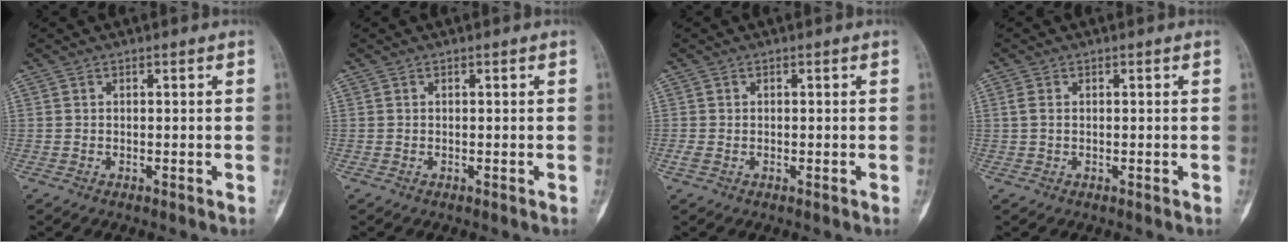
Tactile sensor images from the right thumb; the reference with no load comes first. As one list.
[{"total": 0.0}, {"total": 0.8, "force": [-0.1, 0.6, 0.5], "torque": [-0.020, -0.001, -0.002]}, {"total": 1.6, "force": [0.2, 1.1, 1.2], "torque": [-0.032, 0.002, 0.006]}]